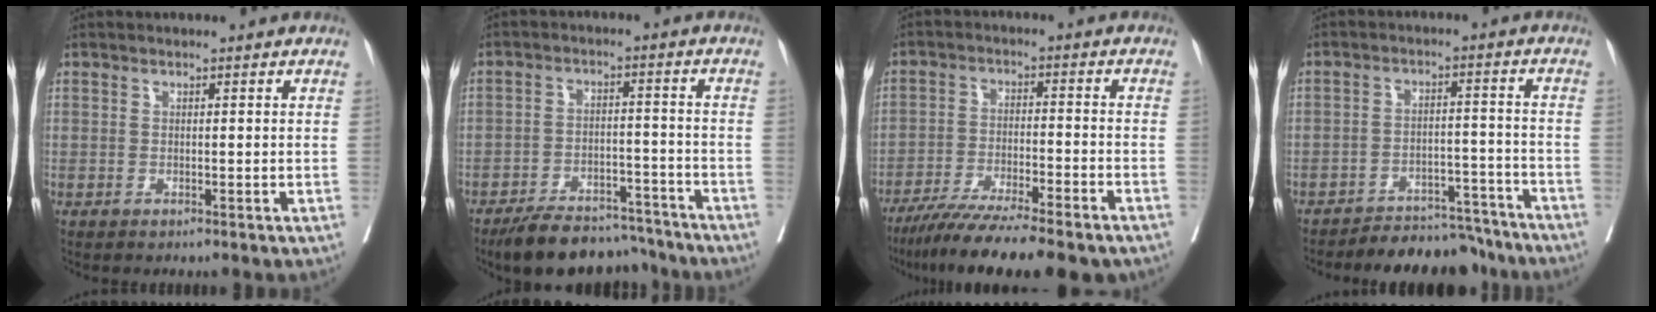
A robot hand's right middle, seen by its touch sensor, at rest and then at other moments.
{"total": 11.8, "force": [-10.6, 3.9, 3.3], "torque": [-0.038, 0.017, -0.160]}
{"total": 16.2, "force": [-13.3, 1.5, 9.1], "torque": [-0.137, -0.030, -0.209]}
{"total": 10.8, "force": [-10.2, 3.3, 1.6], "torque": [0.004, 0.019, -0.140]}